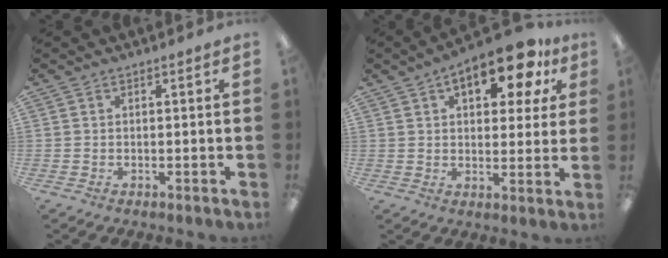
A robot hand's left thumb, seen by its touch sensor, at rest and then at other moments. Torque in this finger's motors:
{"motor_torque": [0.23, 0.60, -0.04, -0.02, 0.08]}